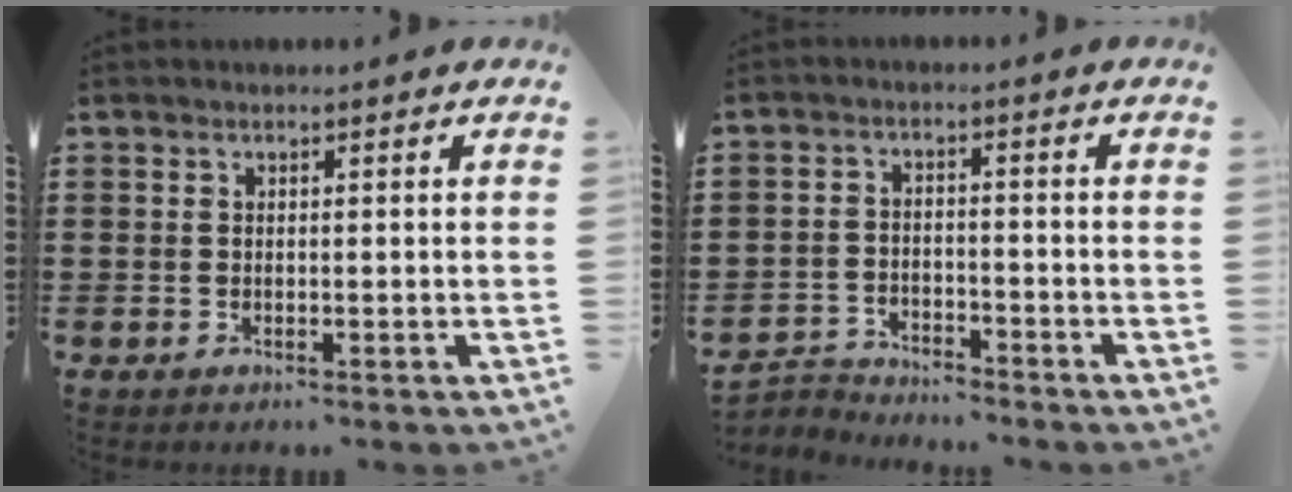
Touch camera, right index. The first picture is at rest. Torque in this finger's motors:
{"motor_torque": [-0.68, 0.07, -1.05, -0.21]}